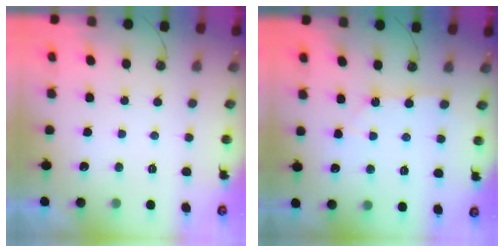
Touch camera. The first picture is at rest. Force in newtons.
{"total": 5.9, "press": 5.8, "slide": 0.9}